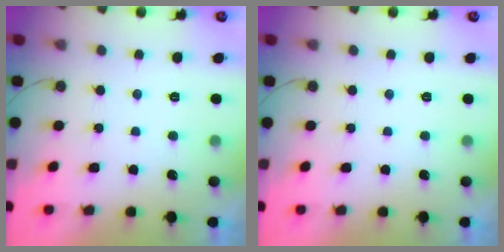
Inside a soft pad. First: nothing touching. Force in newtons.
{"total": 0.0}